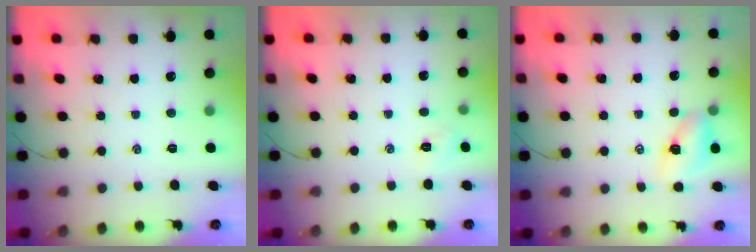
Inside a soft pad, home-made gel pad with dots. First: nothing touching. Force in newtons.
{"total": 2.5, "press": 2.4, "slide": 0.7}
{"total": 6.0, "press": 5.9, "slide": 0.8}